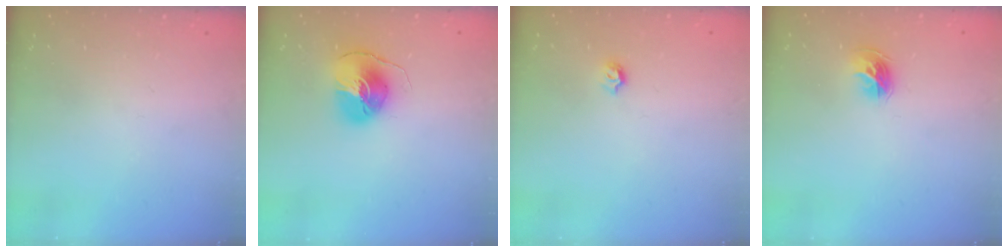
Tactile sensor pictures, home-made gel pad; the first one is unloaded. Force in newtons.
{"total": 8.2, "press": 8.1, "slide": 1.0}
{"total": 4.7, "press": 4.6, "slide": 0.5}
{"total": 8.0, "press": 8.0, "slide": 0.7}